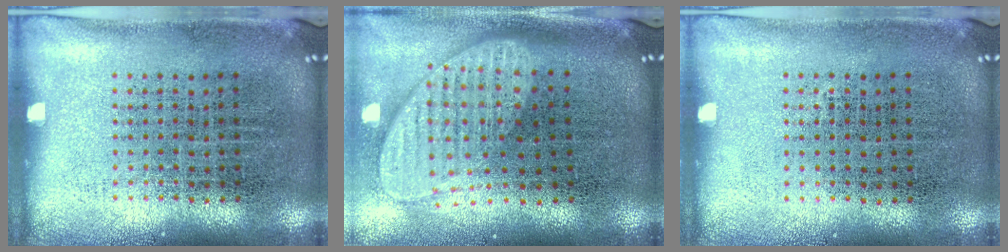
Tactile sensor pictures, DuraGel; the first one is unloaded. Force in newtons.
{"total": 2.0, "press": 1.6, "slide": 1.3}
{"total": 0.0}